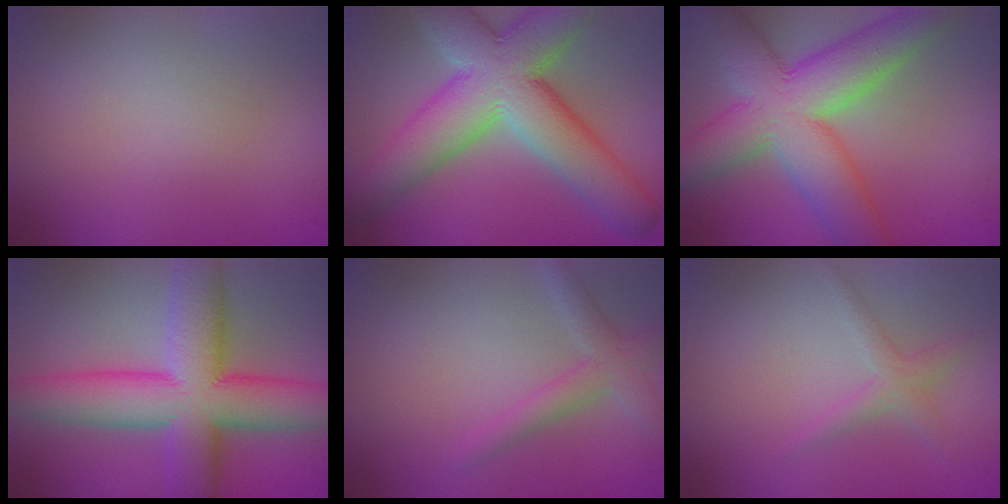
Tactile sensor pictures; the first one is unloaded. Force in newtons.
{"total": 12.2, "press": 12.2, "slide": 0.9}
{"total": 11.4, "press": 11.4, "slide": 0.6}
{"total": 11.7, "press": 11.7, "slide": 0.2}
{"total": 2.7, "press": 2.7, "slide": 0.1}
{"total": 1.9, "press": 1.9, "slide": 0.0}